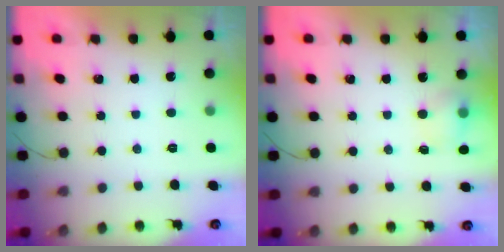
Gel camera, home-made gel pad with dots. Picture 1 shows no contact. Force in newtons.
{"total": 7.8, "press": 4.2, "slide": 6.5}